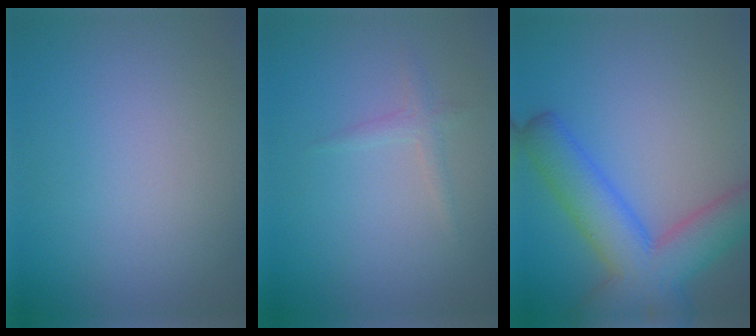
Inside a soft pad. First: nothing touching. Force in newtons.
{"total": 1.1, "press": 1.0, "slide": 0.1}
{"total": 8.2, "press": 8.1, "slide": 0.5}